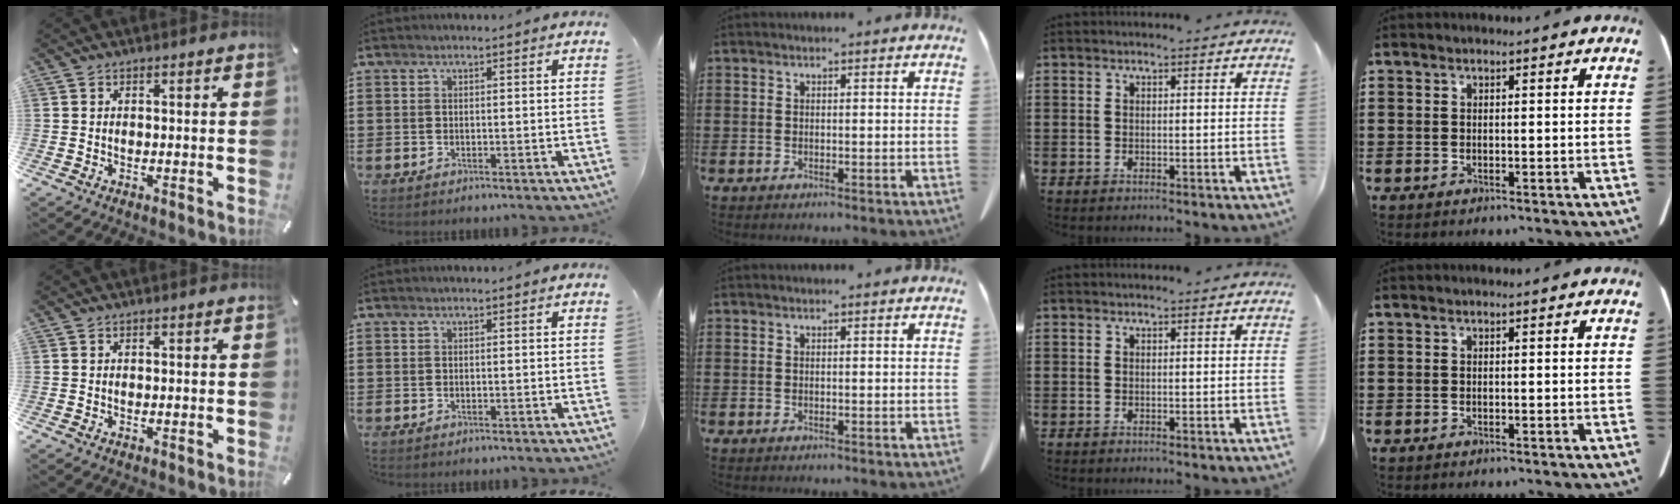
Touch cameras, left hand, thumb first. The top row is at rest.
{}